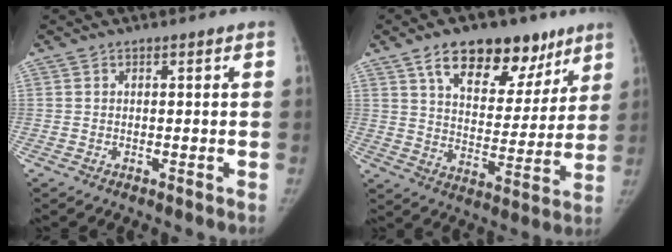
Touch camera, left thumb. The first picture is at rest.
{"total": 18.5, "force": [11.3, 10.2, 10.6], "torque": [-0.103, -0.038, 0.176]}